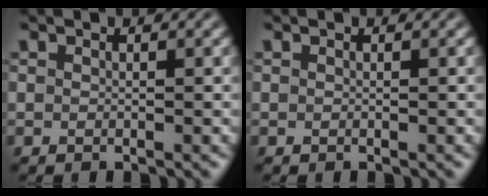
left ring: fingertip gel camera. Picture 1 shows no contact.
{"total": 0.0}